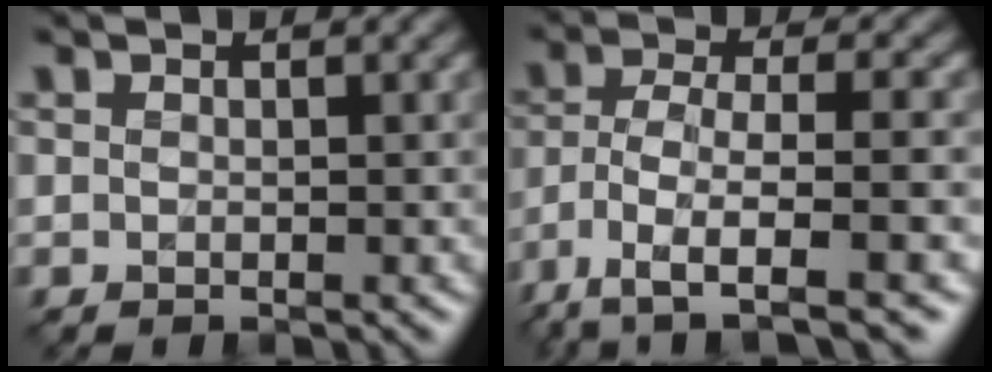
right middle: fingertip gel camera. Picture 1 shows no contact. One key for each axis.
{"total": 8.0, "fx": -4.8, "fy": 2.3, "fz": 6.0, "tx": -0.105, "ty": -0.001, "tz": -0.088}